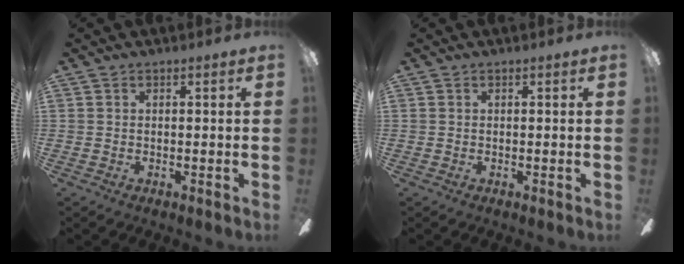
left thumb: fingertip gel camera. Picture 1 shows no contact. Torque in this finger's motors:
{"motor_torque": [-0.04, 0.00, -0.10, 0.03, 0.00]}